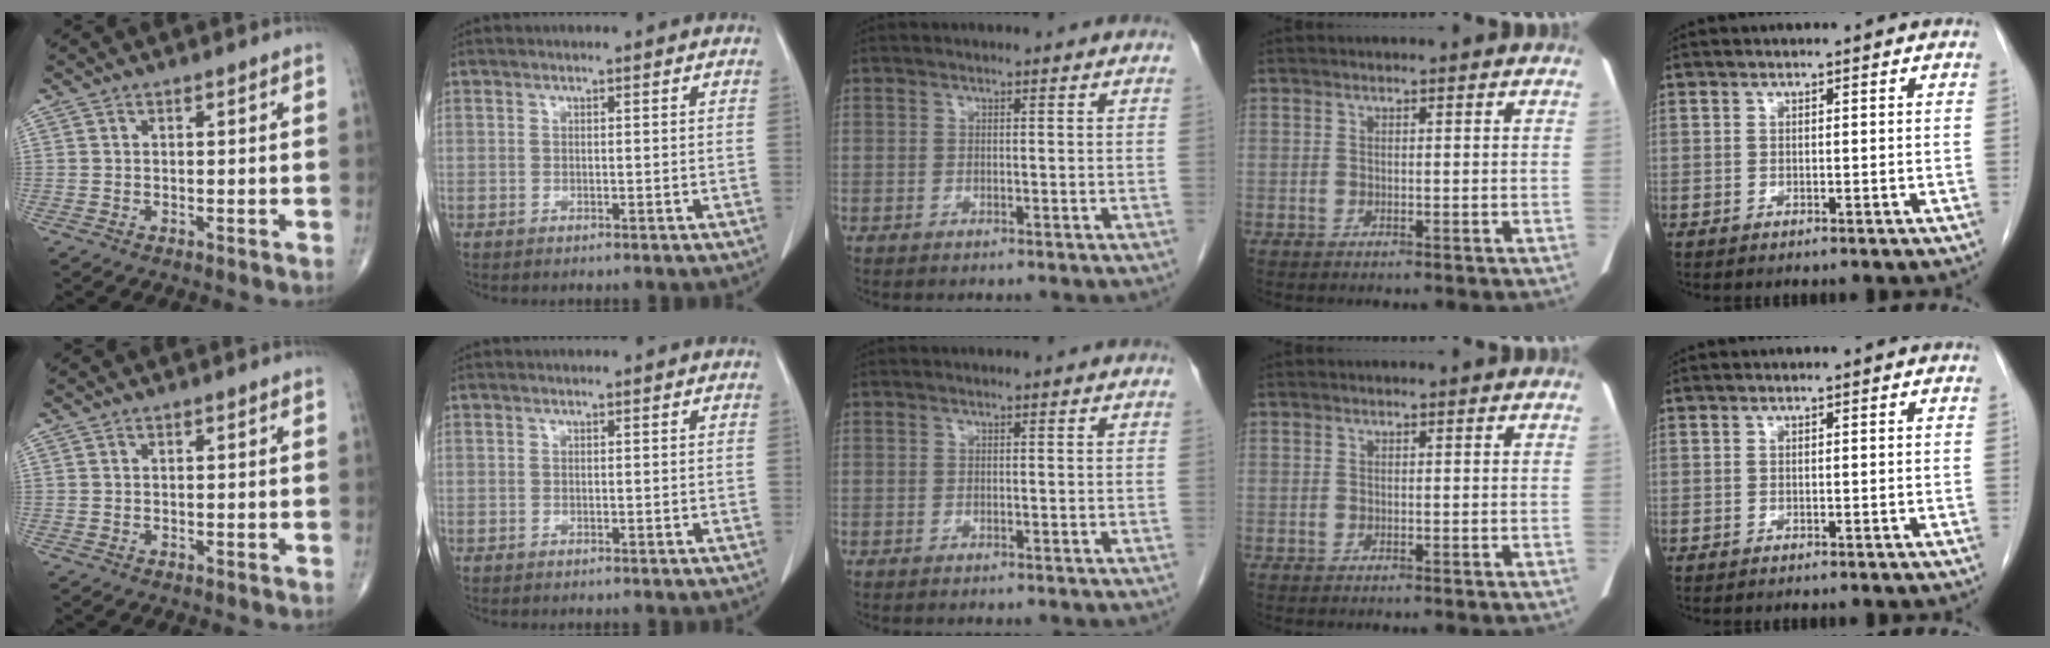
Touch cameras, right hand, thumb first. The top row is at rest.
{}